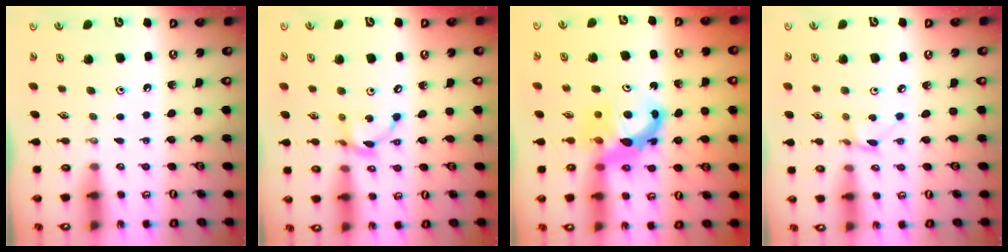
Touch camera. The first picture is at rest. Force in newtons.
{"total": 8.4, "press": 8.4, "slide": 0.2}
{"total": 7.6, "press": 7.6, "slide": 0.6}
{"total": 2.1, "press": 2.0, "slide": 0.2}